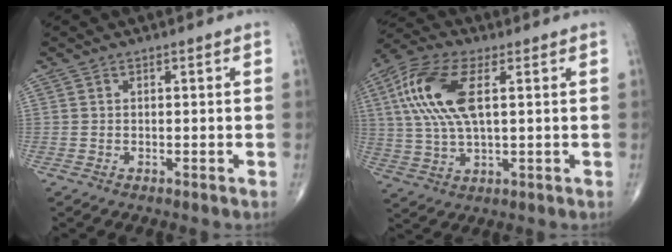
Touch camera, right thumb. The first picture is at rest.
{"total": 14.4, "force": [3.5, 6.3, 12.5], "torque": [-0.277, 0.011, 0.067]}